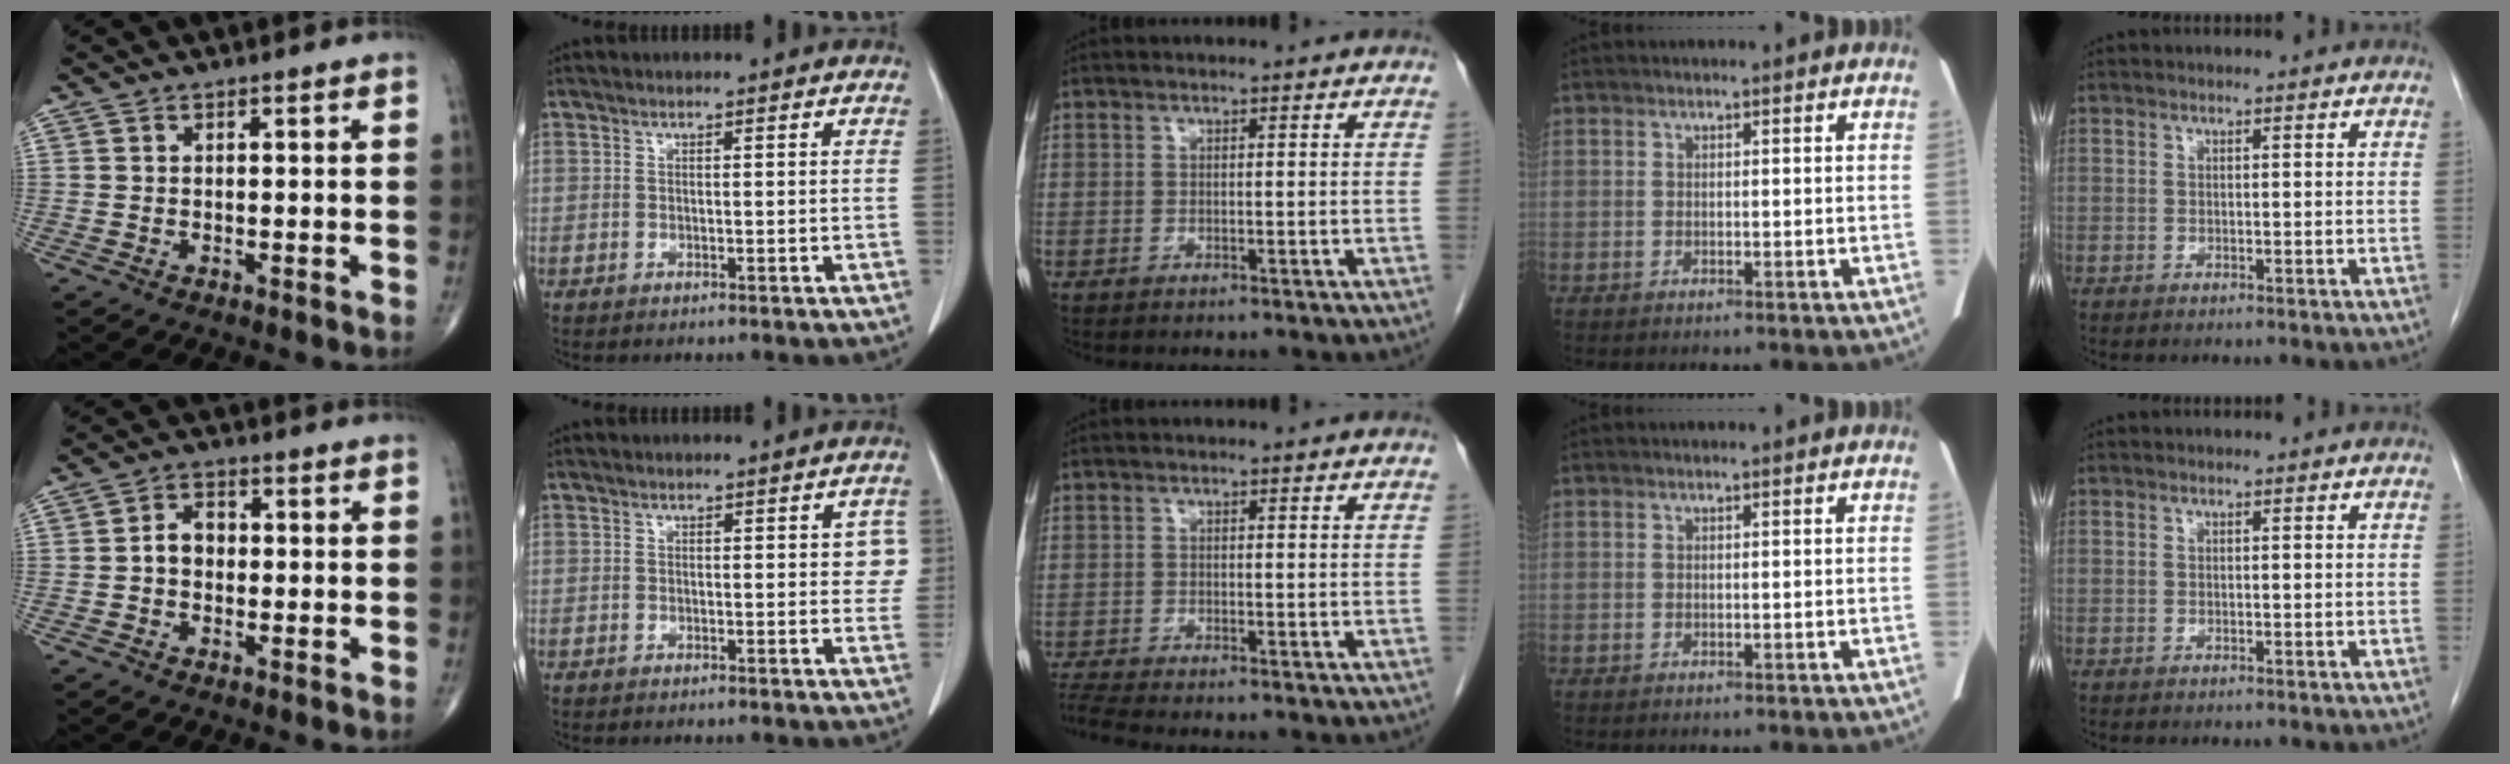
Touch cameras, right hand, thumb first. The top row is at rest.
{"thumb": {"total": 4.0, "force": [-0.3, 3.0, 2.6], "torque": [-0.034, 0.018, -0.014]}, "index": {"total": 3.2, "force": [0.7, 1.6, 2.7], "torque": [-0.013, 0.006, 0.003]}, "middle": {"total": 2.6, "force": [-2.4, -0.9, 0.5], "torque": [-0.024, -0.016, -0.050]}}